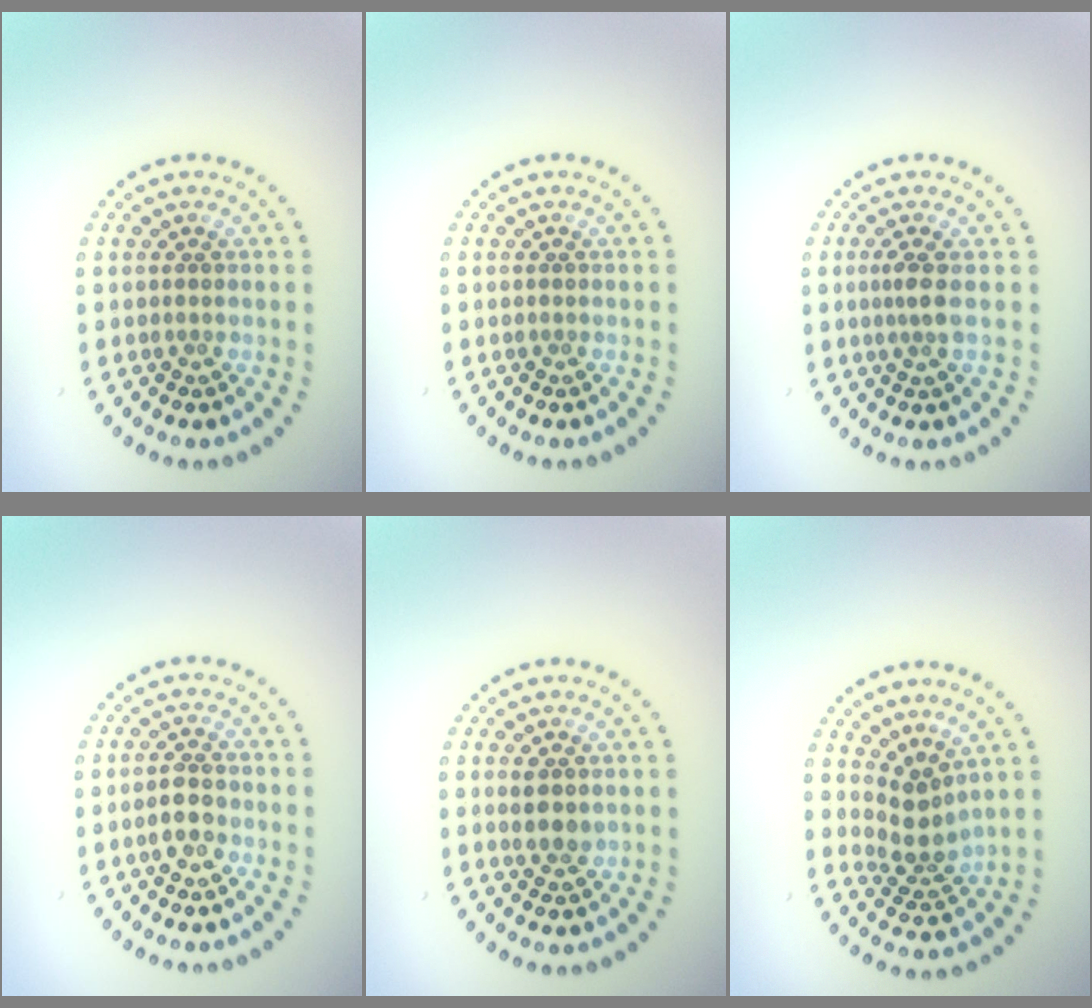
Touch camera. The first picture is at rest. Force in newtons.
{"total": 0.0}
{"total": 1.6, "press": 1.1, "slide": 1.1}
{"total": 2.1, "press": 2.1, "slide": 0.4}
{"total": 1.9, "press": 1.8, "slide": 0.7}
{"total": 2.9, "press": 2.0, "slide": 2.0}